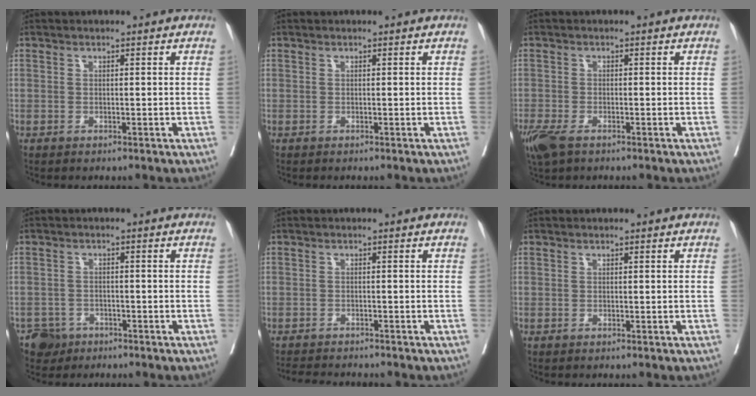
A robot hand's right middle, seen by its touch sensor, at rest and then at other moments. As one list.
[{"total": 0.0}, {"total": 5.8, "force": [-3.9, 2.5, 3.6], "torque": [-0.078, -0.015, -0.070]}, {"total": 3.5, "force": [-2.4, 2.6, -0.2], "torque": [0.006, 0.008, -0.041]}, {"total": 6.0, "force": [-5.7, 0.7, 1.8], "torque": [-0.020, -0.009, -0.088]}, {"total": 0.0}]